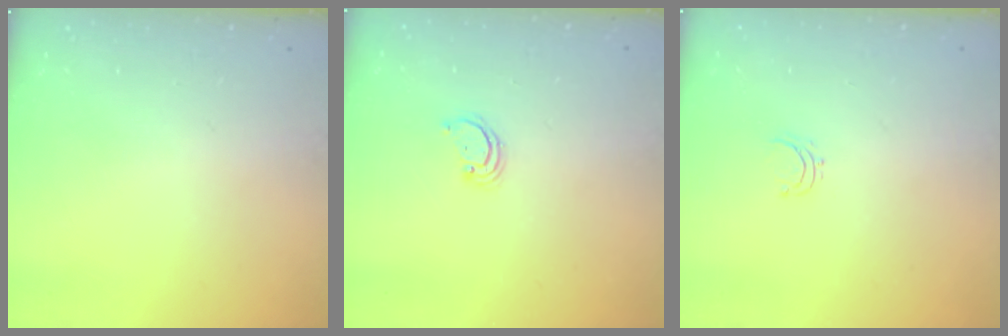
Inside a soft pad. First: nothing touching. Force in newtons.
{"total": 1.7, "press": 1.7, "slide": 0.1}
{"total": 3.6, "press": 3.6, "slide": 0.3}